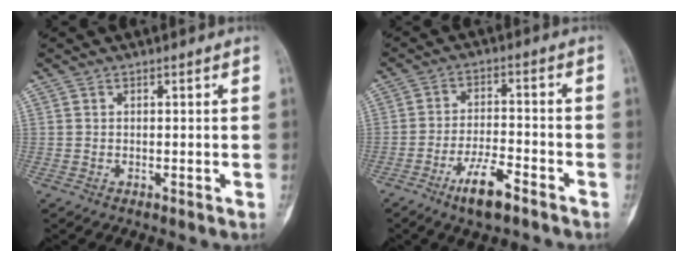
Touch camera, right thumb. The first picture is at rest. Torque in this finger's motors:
{"motor_torque": [1.11, 0.67, 0.70, -0.57, 0.20]}